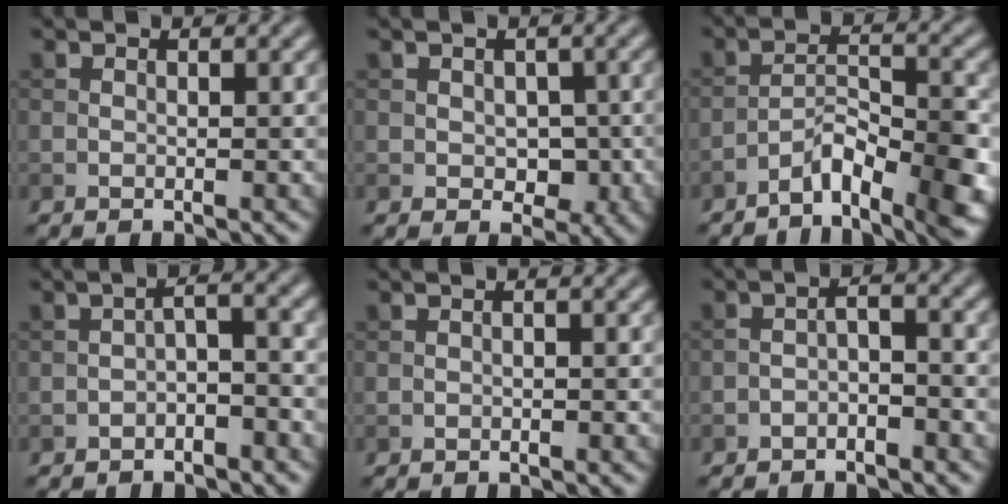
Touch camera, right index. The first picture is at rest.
{"total": 3.1, "force": [-0.2, 2.3, 2.0], "torque": [-0.023, -0.010, 0.001]}
{"total": 6.7, "force": [-4.4, 1.9, 4.7], "torque": [-0.071, 0.005, -0.071]}
{"total": 3.0, "force": [-1.5, 1.1, 2.4], "torque": [-0.039, 0.010, -0.032]}
{"total": 0.7, "force": [-0.4, 0.2, 0.5], "torque": [-0.010, 0.000, -0.007]}
{"total": 2.5, "force": [-1.5, 0.8, 1.8], "torque": [-0.035, 0.004, -0.034]}